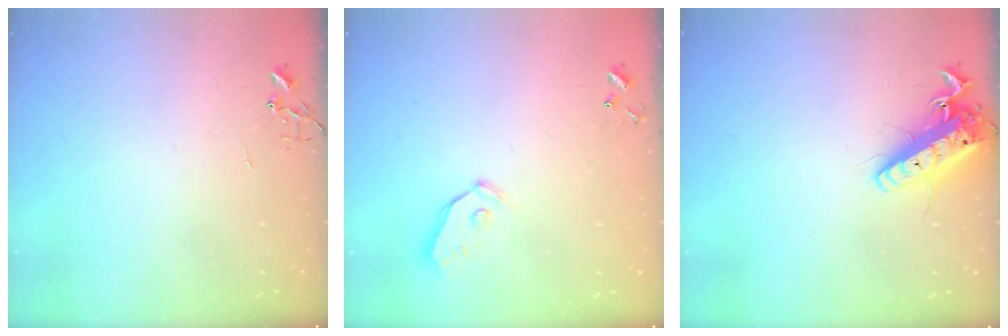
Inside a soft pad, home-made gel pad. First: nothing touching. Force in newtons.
{"total": 5.4, "press": 5.4, "slide": 0.6}
{"total": 14.8, "press": 14.6, "slide": 2.9}